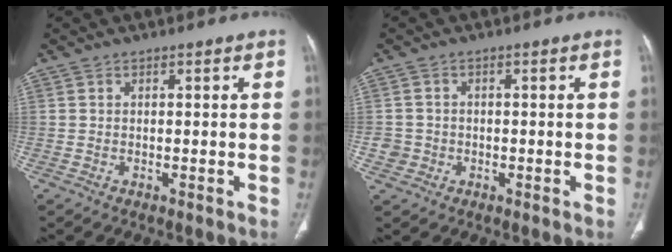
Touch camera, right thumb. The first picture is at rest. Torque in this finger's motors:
{"motor_torque": [0.45, 0.25, -0.02, -0.45, -0.02]}